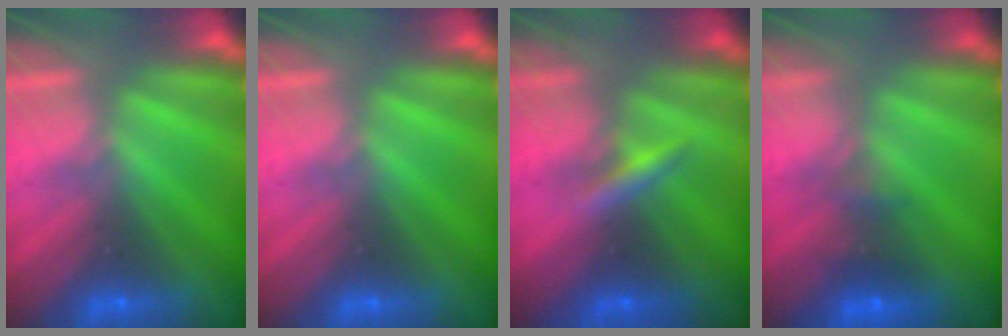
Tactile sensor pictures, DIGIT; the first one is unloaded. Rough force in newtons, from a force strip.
{"total": 0.0}
{"total": 2.6}
{"total": 4.5}